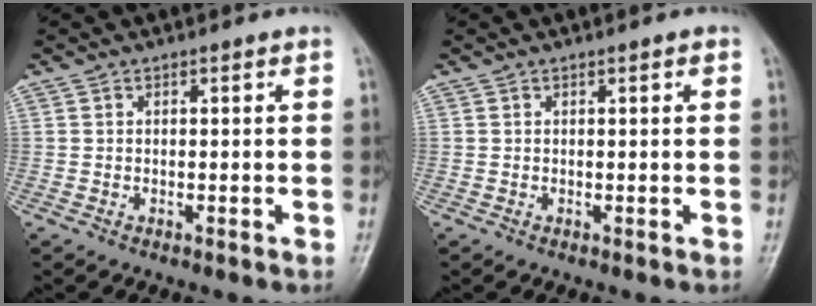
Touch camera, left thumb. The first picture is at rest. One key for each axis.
{"total": 0.7, "fx": 0.3, "fy": 0.2, "fz": 0.6, "tx": -0.010, "ty": 0.001, "tz": 0.004}